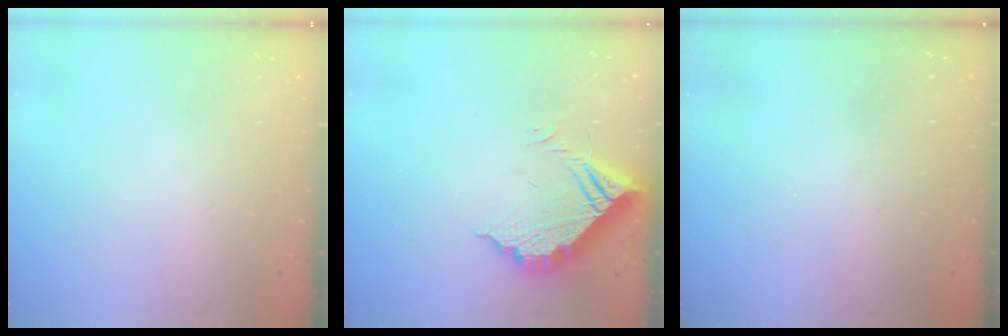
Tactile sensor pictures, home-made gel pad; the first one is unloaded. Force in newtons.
{"total": 11.7, "press": 11.6, "slide": 1.1}
{"total": 3.1, "press": 3.1, "slide": 0.1}